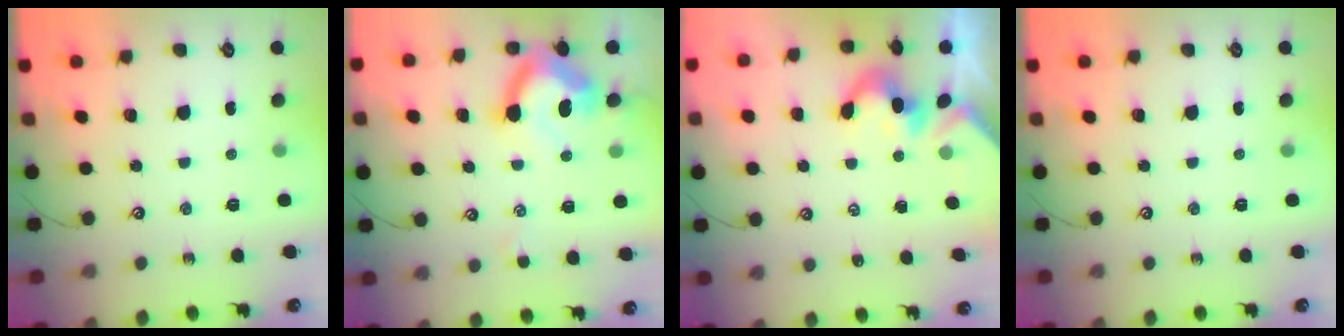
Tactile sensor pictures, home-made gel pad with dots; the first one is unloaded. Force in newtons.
{"total": 8.6, "press": 8.5, "slide": 1.5}
{"total": 2.1, "press": 2.0, "slide": 0.3}
{"total": 0.0}